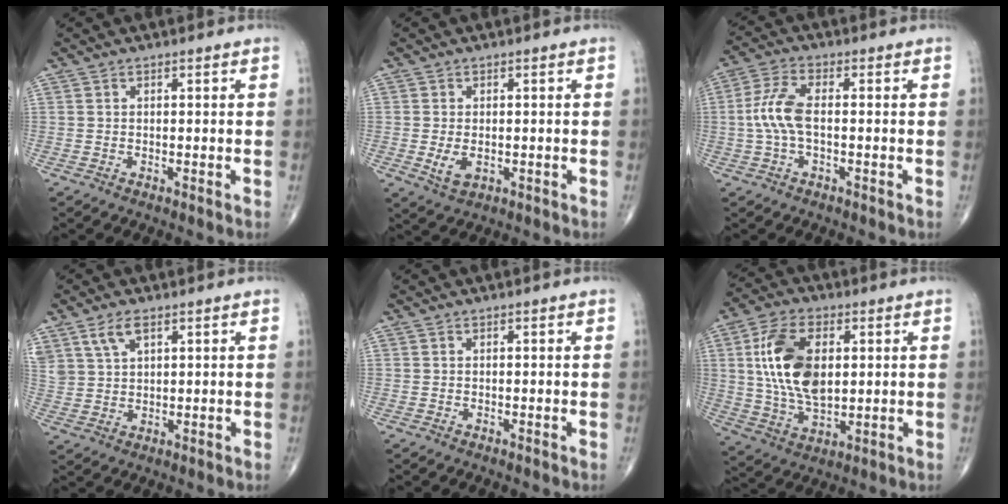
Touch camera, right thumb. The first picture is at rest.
{"total": 3.6, "force": [-0.6, 2.3, 2.8], "torque": [-0.052, -0.008, -0.004]}
{"total": 7.1, "force": [-0.5, 3.0, 6.4], "torque": [-0.156, 0.019, -0.014]}
{"total": 5.7, "force": [3.4, 2.9, 3.6], "torque": [-0.071, -0.007, 0.074]}
{"total": 0.0}
{"total": 15.6, "force": [2.8, 8.7, 12.6], "torque": [-0.233, -0.005, 0.055]}